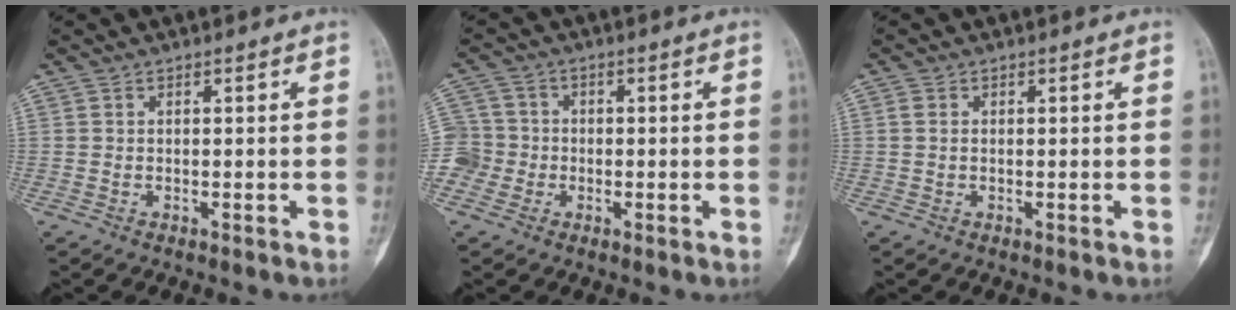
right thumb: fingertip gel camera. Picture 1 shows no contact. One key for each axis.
{"total": 5.9, "fx": -1.6, "fy": 5.7, "fz": 0.7, "tx": 0.000, "ty": 0.015, "tz": -0.035}
{"total": 1.2, "fx": 0.2, "fy": 0.8, "fz": 0.8, "tx": -0.020, "ty": 0.000, "tz": 0.003}